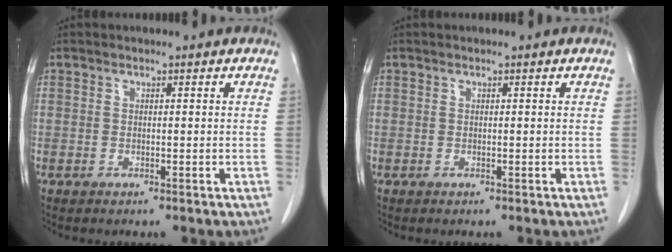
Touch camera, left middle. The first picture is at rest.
{"total": 0.0}